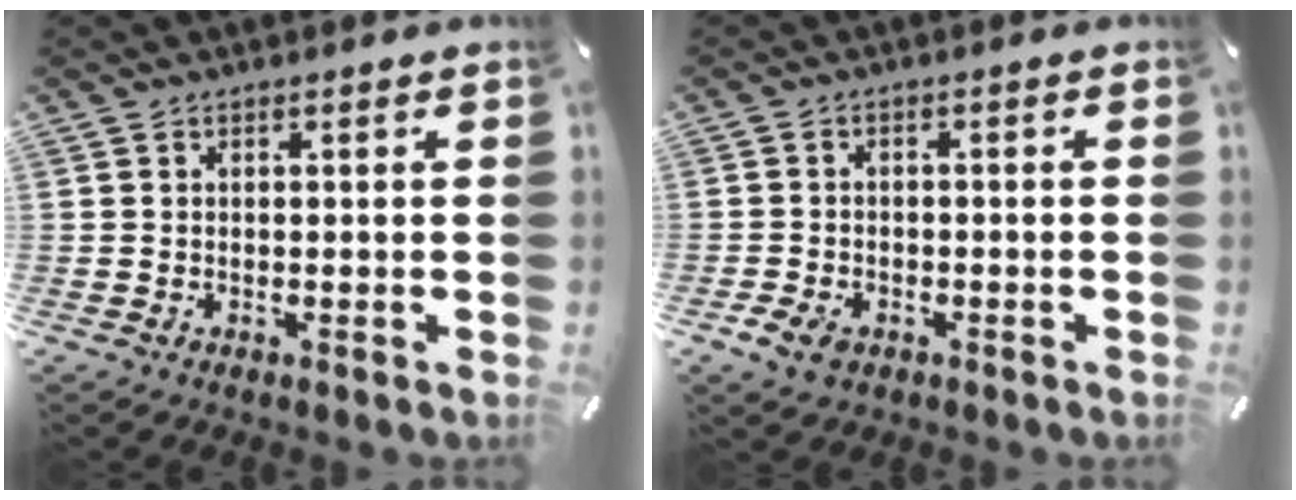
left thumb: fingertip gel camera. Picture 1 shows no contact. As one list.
[{"total": 3.5, "force": [-2.0, 2.4, 1.6], "torque": [-0.041, 0.006, -0.040]}]